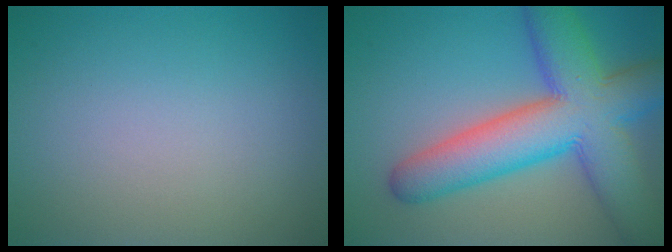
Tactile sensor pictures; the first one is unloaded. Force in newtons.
{"total": 11.2, "press": 11.2, "slide": 0.3}